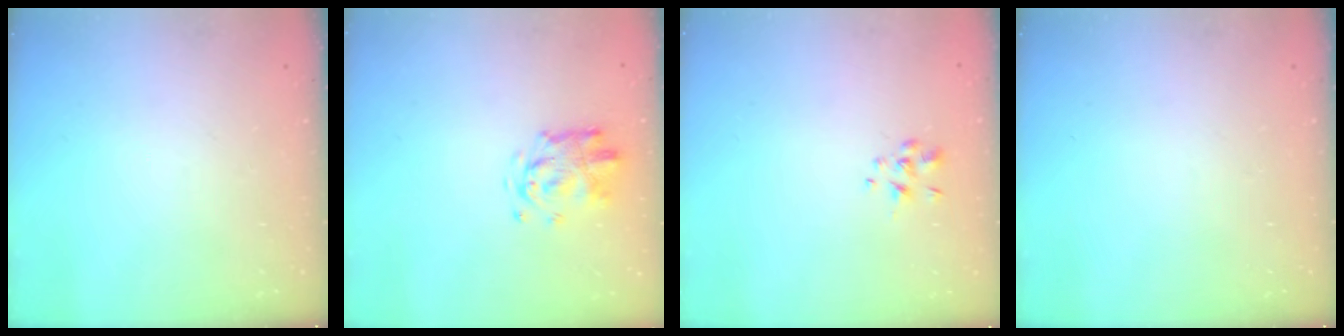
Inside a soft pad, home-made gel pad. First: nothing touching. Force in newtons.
{"total": 3.6, "press": 3.6, "slide": 0.3}
{"total": 1.6, "press": 1.5, "slide": 0.6}
{"total": 0.0}